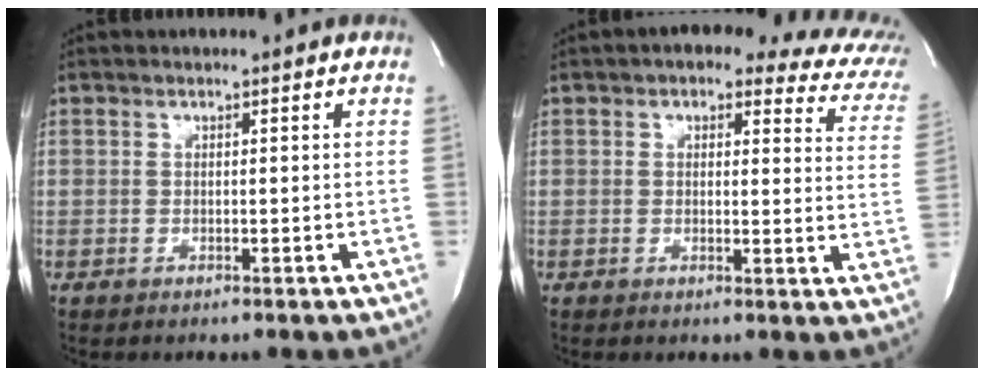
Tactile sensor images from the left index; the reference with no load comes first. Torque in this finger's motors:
{"motor_torque": [0.93, -1.21, 0.48, 0.02]}